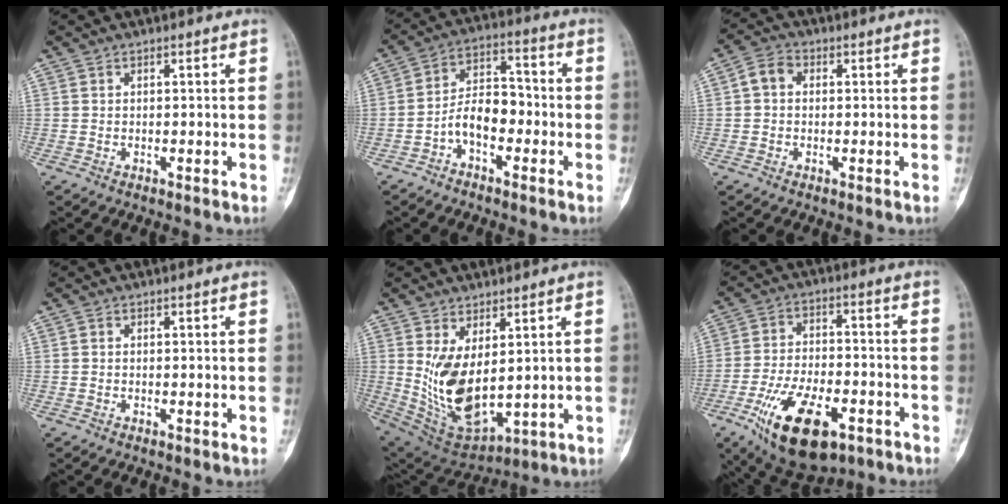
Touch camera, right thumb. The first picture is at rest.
{"total": 8.2, "force": [-2.9, 4.8, 5.9], "torque": [-0.089, 0.043, -0.061]}
{"total": 4.2, "force": [0.4, 3.4, 2.3], "torque": [-0.034, 0.015, 0.000]}
{"total": 0.0}
{"total": 12.8, "force": [2.1, 6.6, 10.8], "torque": [-0.187, -0.027, 0.068]}
{"total": 18.3, "force": [-8.9, 8.7, 13.3], "torque": [-0.232, 0.031, -0.136]}